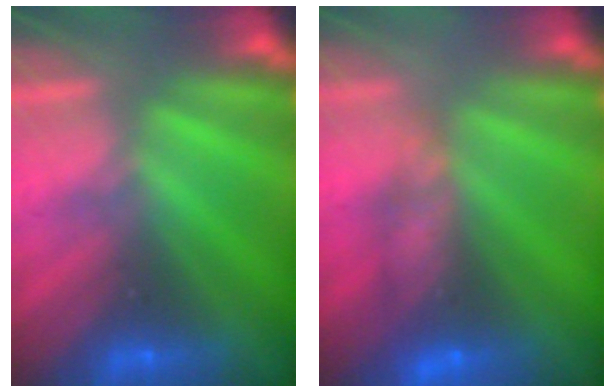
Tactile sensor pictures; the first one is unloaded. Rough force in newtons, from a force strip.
{"total": 7.3}